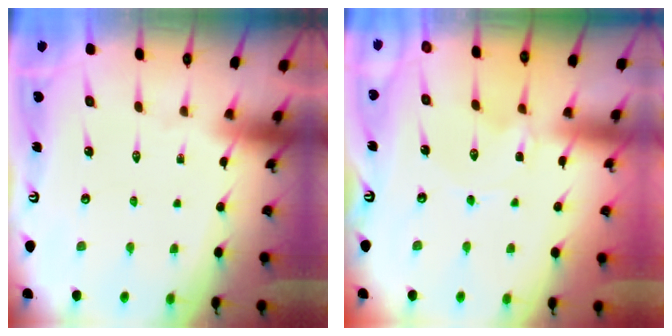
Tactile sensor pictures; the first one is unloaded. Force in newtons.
{"total": 0.0}